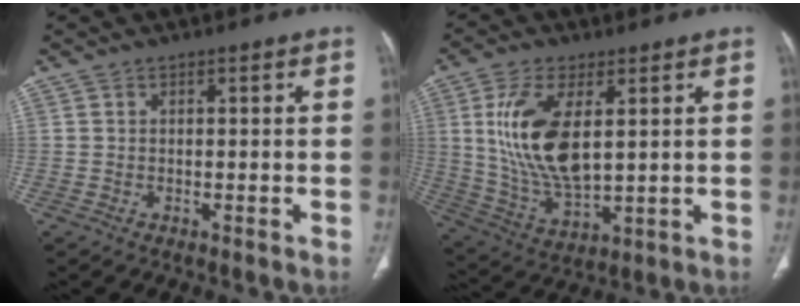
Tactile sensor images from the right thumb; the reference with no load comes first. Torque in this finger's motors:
{"motor_torque": [-0.76, 1.33, 0.77, 0.77, 0.21]}